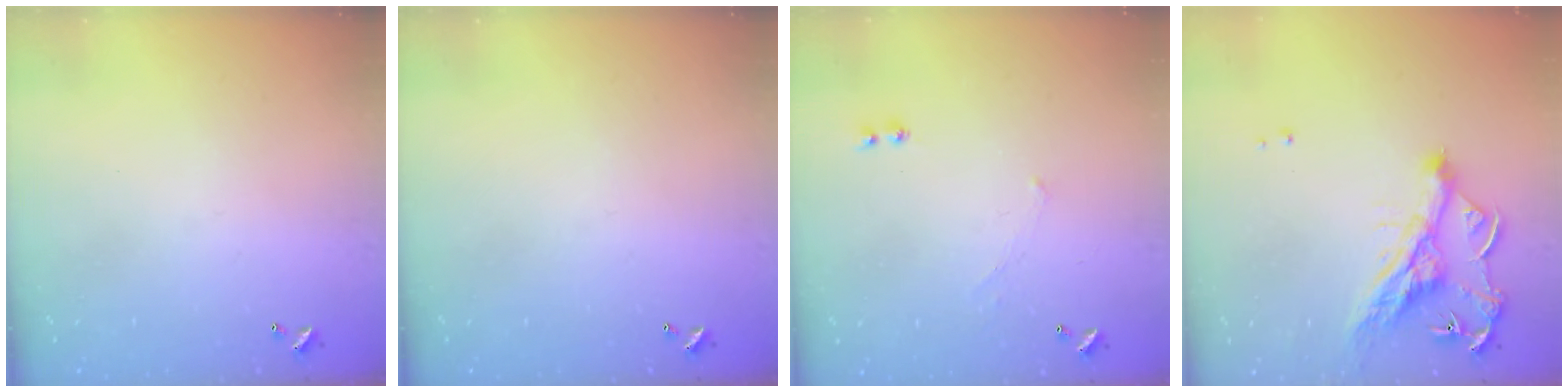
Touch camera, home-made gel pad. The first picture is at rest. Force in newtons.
{"total": 0.0}
{"total": 1.1, "press": 0.9, "slide": 0.5}
{"total": 10.0, "press": 9.9, "slide": 1.1}